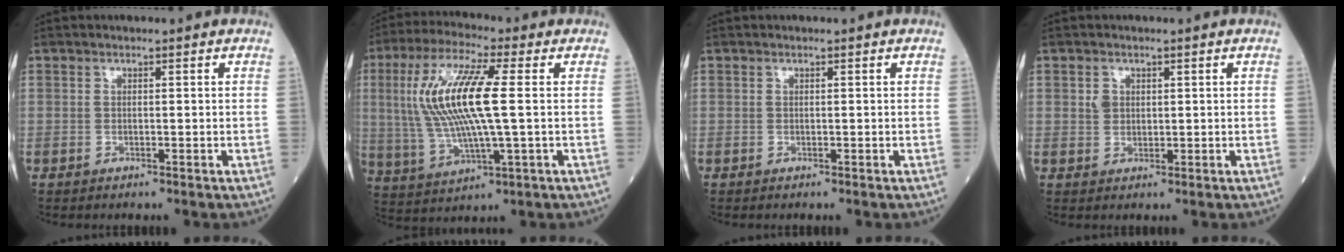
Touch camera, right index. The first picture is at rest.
{"total": 14.3, "force": [1.7, 1.9, 14.0], "torque": [-0.302, 0.011, 0.031]}
{"total": 0.0}
{"total": 1.8, "force": [0.5, 1.6, 0.7], "torque": [-0.012, 0.000, 0.010]}